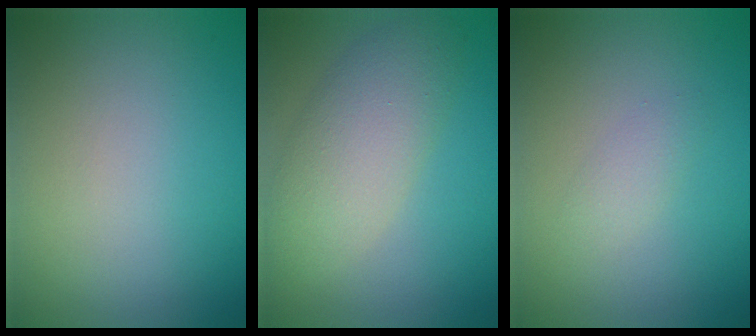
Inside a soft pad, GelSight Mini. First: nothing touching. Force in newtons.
{"total": 5.4, "press": 5.4, "slide": 0.1}
{"total": 1.3, "press": 1.3, "slide": 0.0}